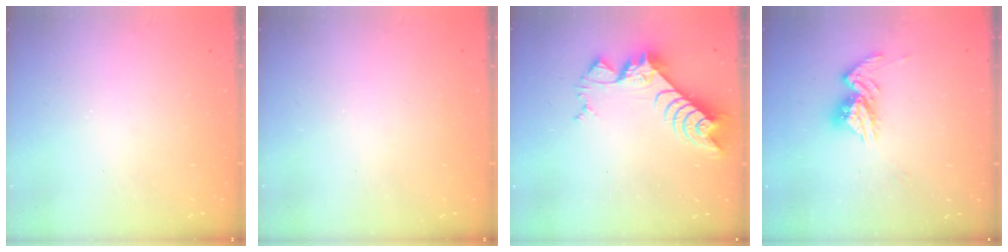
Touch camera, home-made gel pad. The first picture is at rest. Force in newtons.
{"total": 0.0}
{"total": 8.5, "press": 8.5, "slide": 0.8}
{"total": 11.5, "press": 11.4, "slide": 0.8}